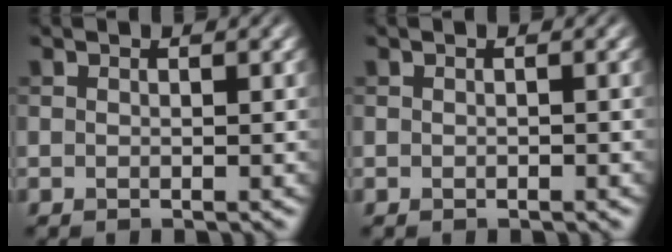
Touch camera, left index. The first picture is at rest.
{"total": 0.0}